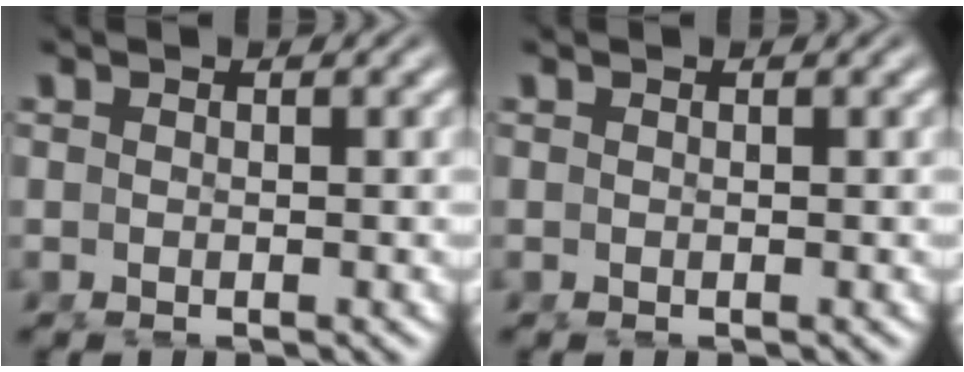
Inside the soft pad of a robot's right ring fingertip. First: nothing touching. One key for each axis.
{"total": 0.0}